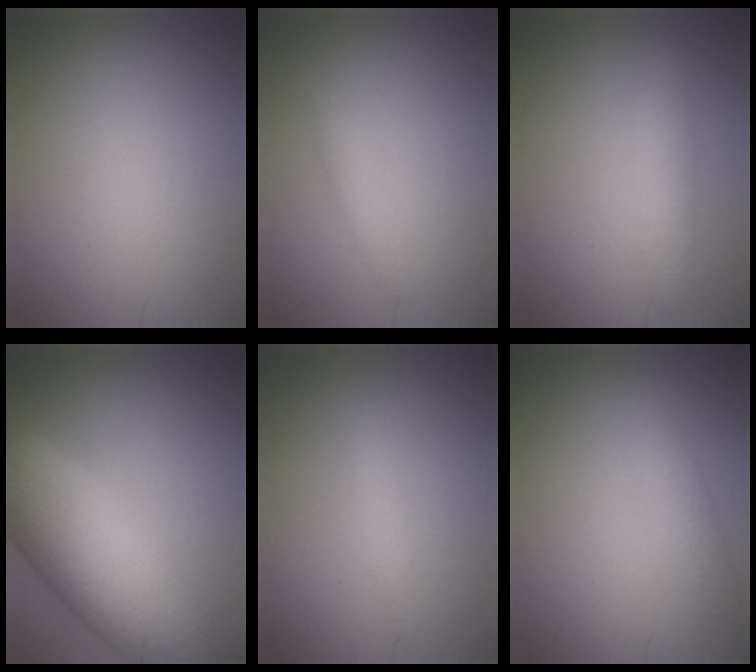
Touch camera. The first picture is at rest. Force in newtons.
{"total": 1.1, "press": 1.1, "slide": 0.0}
{"total": 2.2, "press": 2.2, "slide": 0.1}
{"total": 10.5, "press": 10.5, "slide": 0.3}
{"total": 1.4, "press": 1.4, "slide": 0.1}
{"total": 2.0, "press": 2.0, "slide": 0.1}